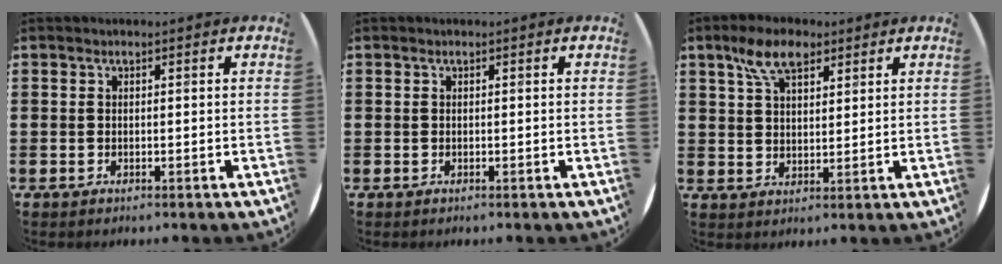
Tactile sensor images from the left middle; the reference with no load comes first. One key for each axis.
{"total": 0.0}
{"total": 6.6, "fx": 4.3, "fy": 3.2, "fz": 3.9, "tx": -0.072, "ty": 0.000, "tz": 0.076}